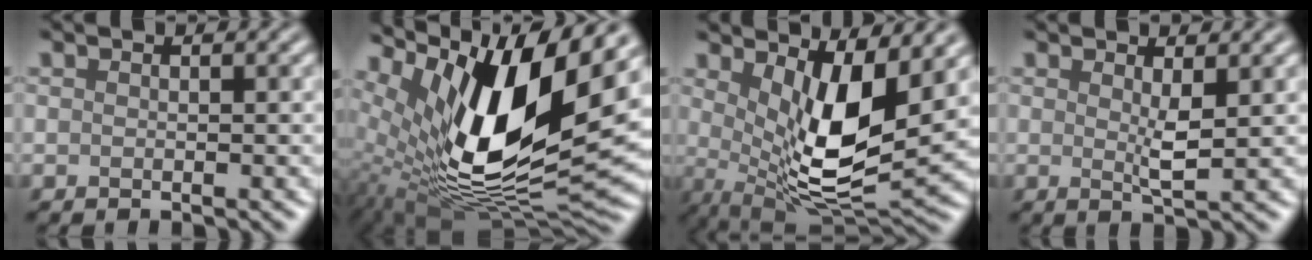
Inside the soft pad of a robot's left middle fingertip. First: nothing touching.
{"total": 15.5, "force": [4.9, 6.5, 13.2], "torque": [-0.250, -0.018, 0.082]}
{"total": 9.3, "force": [2.4, 3.2, 8.4], "torque": [-0.149, -0.023, 0.045]}
{"total": 1.9, "force": [0.5, 0.3, 1.8], "torque": [-0.035, -0.008, 0.010]}